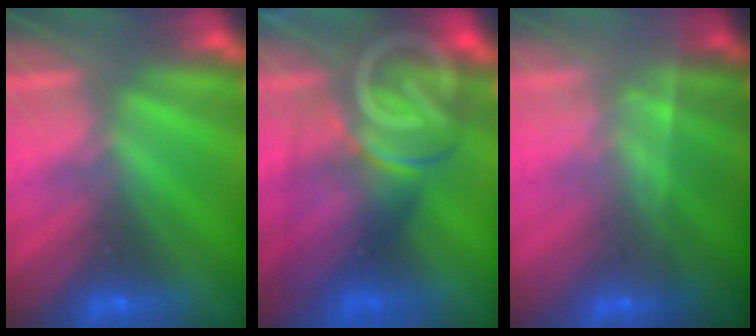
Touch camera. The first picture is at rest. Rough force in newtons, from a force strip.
{"total": 10.8}
{"total": 1.8}